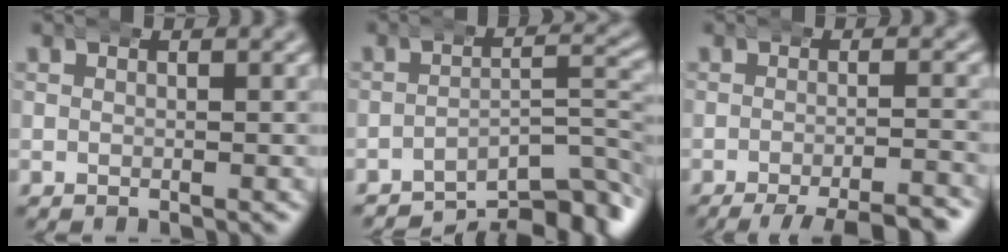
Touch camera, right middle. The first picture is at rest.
{"total": 9.8, "force": [-6.5, 4.0, 6.1], "torque": [-0.060, -0.019, -0.096]}
{"total": 9.4, "force": [-8.0, 2.9, 4.0], "torque": [-0.039, -0.015, -0.118]}